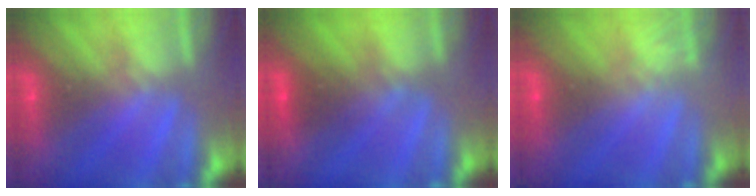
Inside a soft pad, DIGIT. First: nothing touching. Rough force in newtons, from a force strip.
{"total": 2.7}
{"total": 1.6}